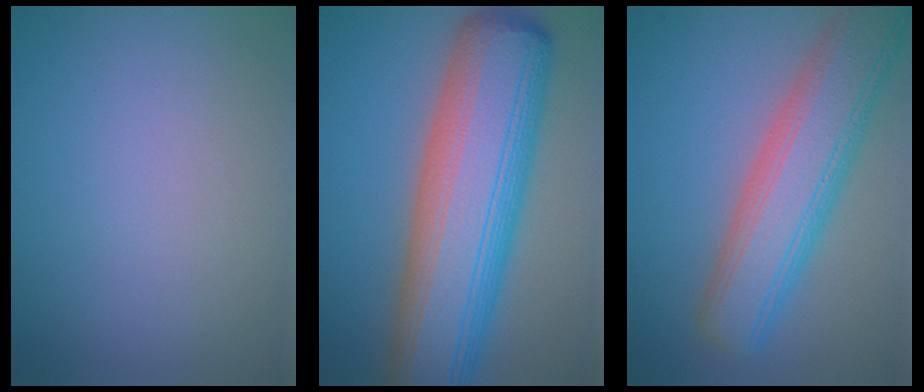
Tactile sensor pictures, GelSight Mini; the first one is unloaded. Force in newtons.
{"total": 13.4, "press": 13.4, "slide": 0.4}
{"total": 8.0, "press": 8.0, "slide": 0.4}